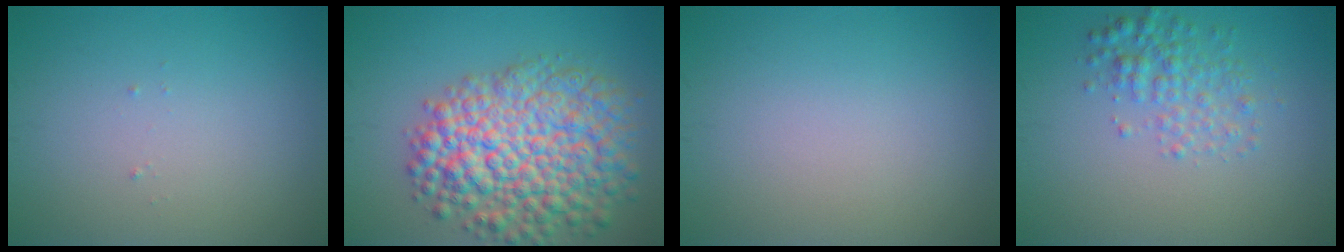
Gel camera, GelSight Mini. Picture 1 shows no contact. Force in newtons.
{"total": 10.1, "press": 10.1, "slide": 0.4}
{"total": 0.0}
{"total": 2.8, "press": 2.8, "slide": 0.1}